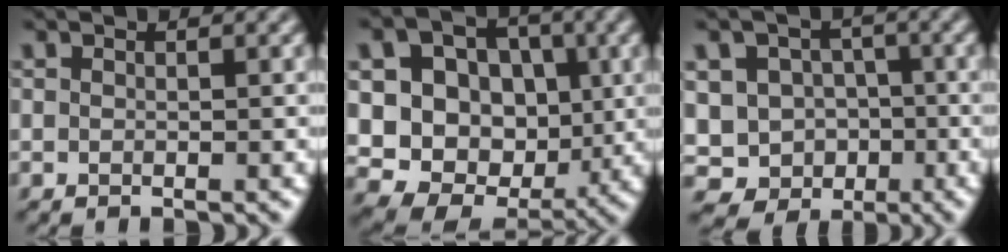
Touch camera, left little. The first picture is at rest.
{"total": 14.5, "force": [2.3, 12.0, 7.8], "torque": [-0.169, 0.026, 0.042]}
{"total": 8.7, "force": [-3.3, 7.7, 2.4], "torque": [-0.031, 0.005, -0.074]}